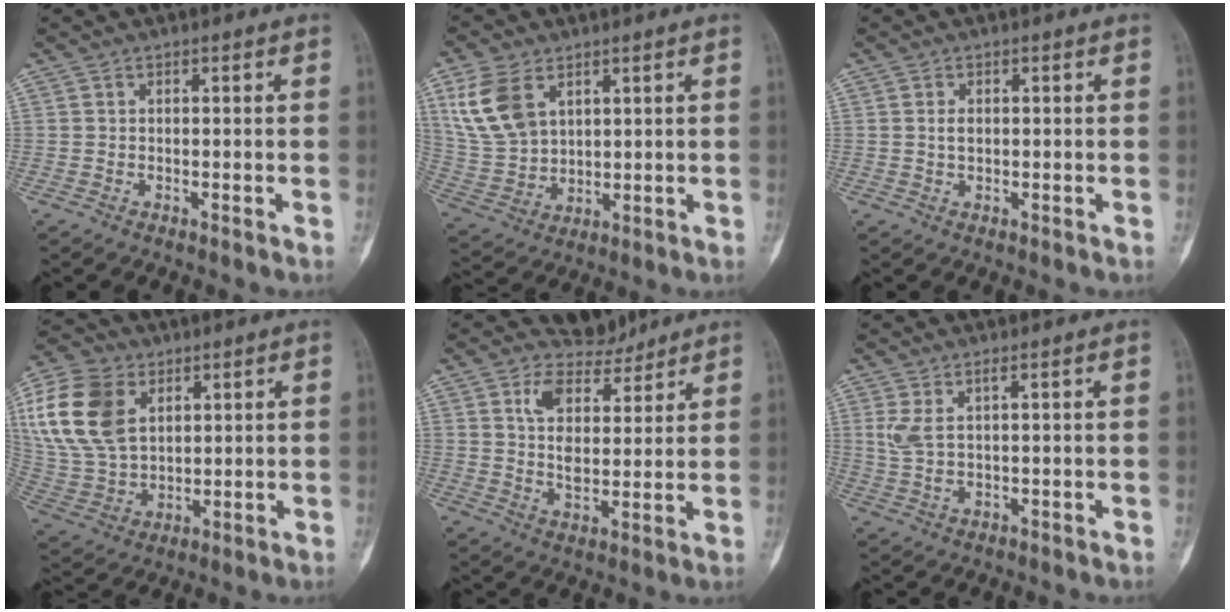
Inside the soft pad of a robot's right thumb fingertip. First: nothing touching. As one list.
[{"total": 11.7, "force": [5.3, 7.5, 7.3], "torque": [-0.142, -0.012, 0.119]}, {"total": 1.6, "force": [0.2, 1.0, 1.3], "torque": [-0.020, 0.000, 0.004]}, {"total": 18.5, "force": [6.3, 12.6, 11.9], "torque": [-0.241, -0.010, 0.127]}, {"total": 8.1, "force": [6.1, 4.4, 2.8], "torque": [-0.029, -0.045, 0.116]}, {"total": 4.0, "force": [1.4, 0.9, 3.6], "torque": [-0.092, -0.007, 0.040]}]